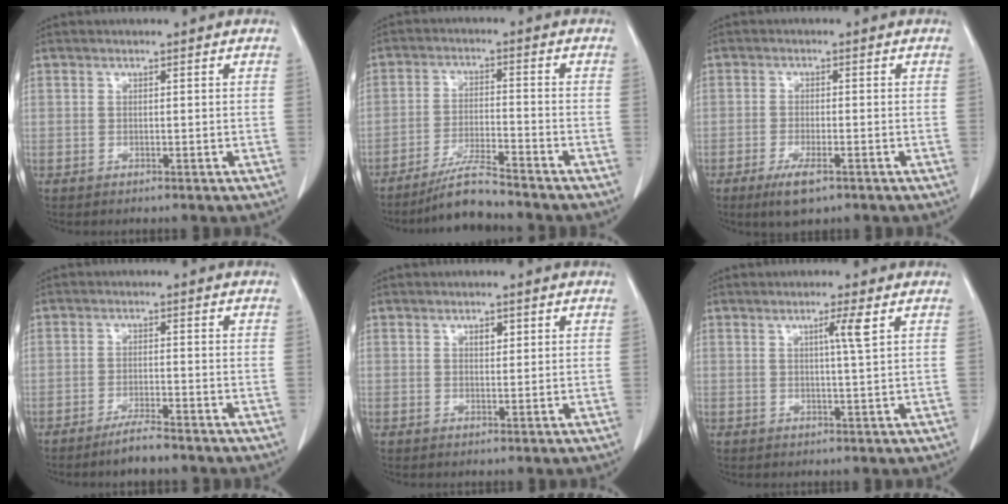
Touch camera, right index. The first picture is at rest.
{"total": 6.6, "force": [-6.0, -0.5, 2.8], "torque": [-0.057, -0.022, -0.109]}
{"total": 4.6, "force": [-2.7, 1.1, 3.5], "torque": [-0.071, -0.009, -0.040]}
{"total": 4.0, "force": [-3.3, 0.2, 2.2], "torque": [-0.043, -0.006, -0.058]}
{"total": 1.4, "force": [0.6, 0.8, 1.0], "torque": [-0.013, -0.002, 0.009]}
{"total": 3.0, "force": [1.1, -0.7, 2.7], "torque": [-0.048, -0.005, 0.020]}